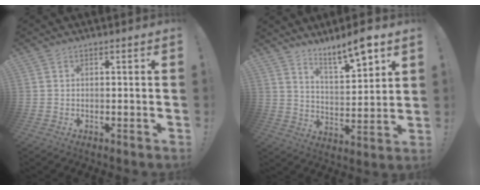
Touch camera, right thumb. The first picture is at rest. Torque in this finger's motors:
{"motor_torque": [-0.03, 0.06, 0.18, 0.30, 0.22]}